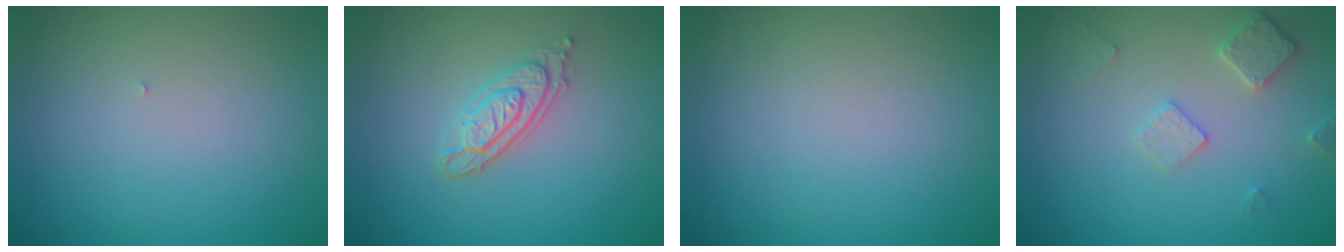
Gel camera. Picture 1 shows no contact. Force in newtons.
{"total": 2.9, "press": 2.6, "slide": 1.4}
{"total": 0.0}
{"total": 2.5, "press": 2.4, "slide": 0.4}